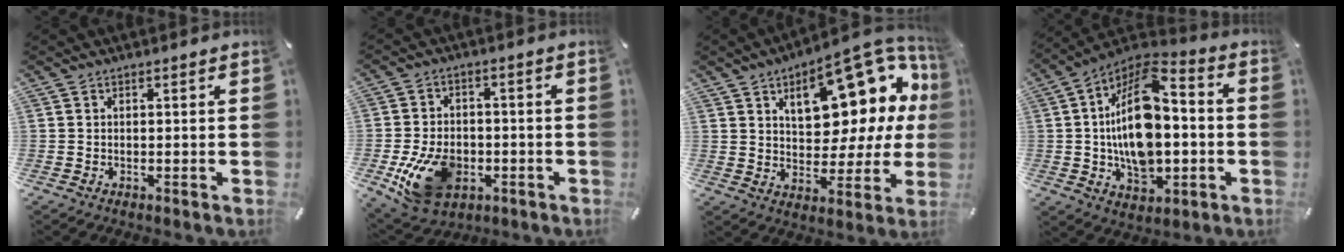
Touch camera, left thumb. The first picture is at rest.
{"total": 14.1, "force": [-4.2, 10.0, 9.0], "torque": [-0.189, 0.012, -0.069]}
{"total": 19.6, "force": [9.3, 10.3, 13.9], "torque": [-0.181, -0.061, 0.153]}
{"total": 19.2, "force": [-0.5, 11.7, 15.2], "torque": [-0.287, 0.004, -0.009]}